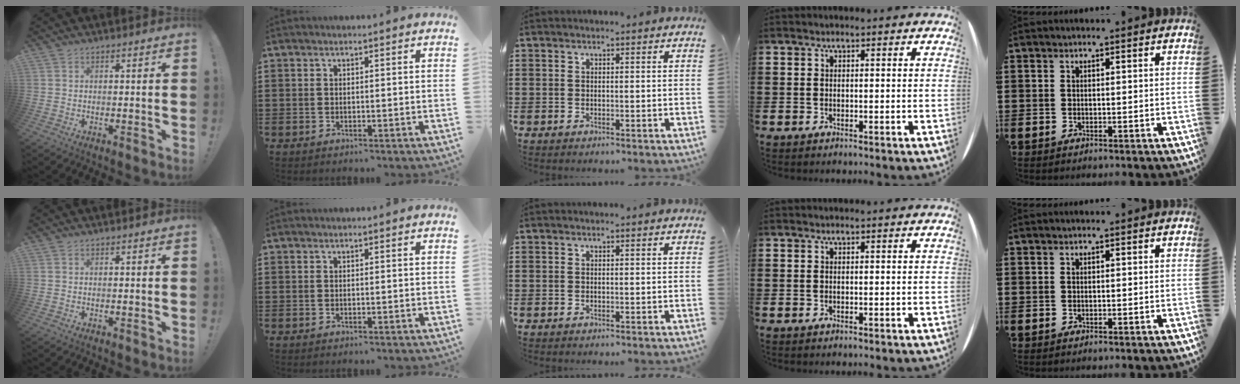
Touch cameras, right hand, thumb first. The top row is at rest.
{}